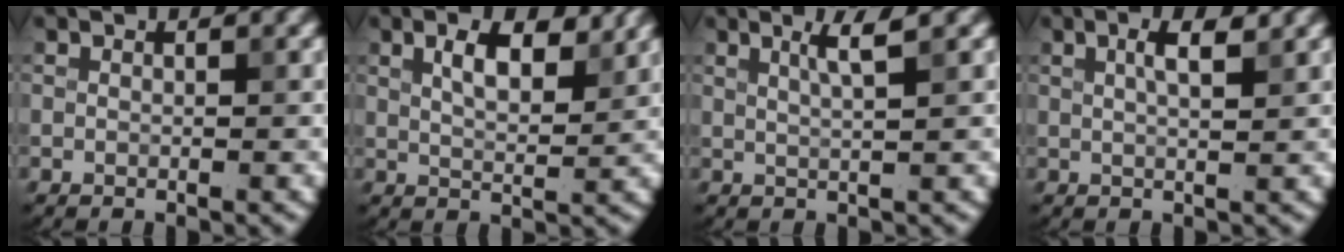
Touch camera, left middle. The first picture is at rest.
{"total": 4.2, "force": [2.2, 1.5, 3.2], "torque": [-0.060, 0.002, 0.039]}
{"total": 2.4, "force": [1.2, 0.4, 2.0], "torque": [-0.029, 0.004, 0.017]}
{"total": 2.6, "force": [1.3, 0.7, 2.2], "torque": [-0.030, 0.007, 0.019]}